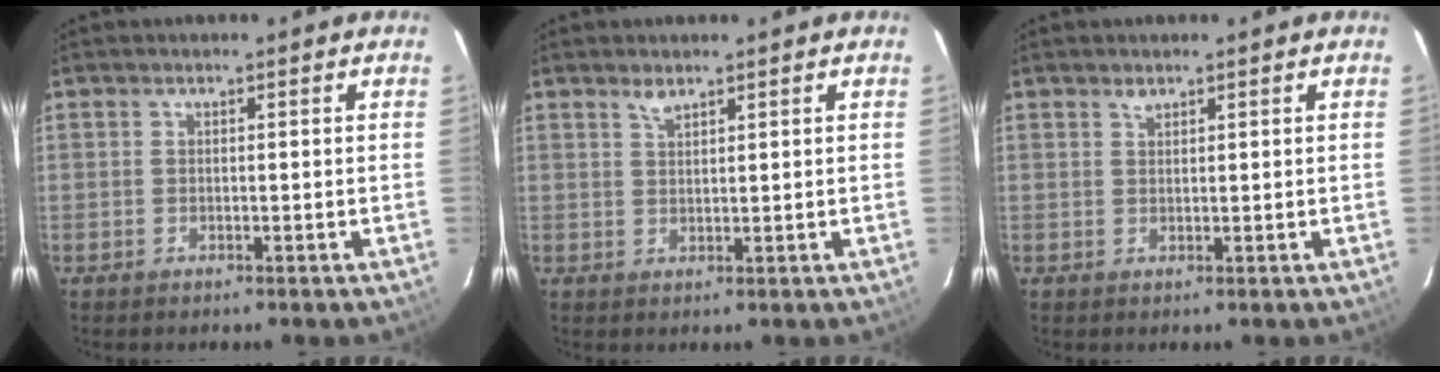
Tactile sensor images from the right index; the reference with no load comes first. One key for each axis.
{"total": 1.8, "fx": 1.5, "fy": 0.6, "fz": 0.9, "tx": -0.015, "ty": 0.002, "tz": 0.027}
{"total": 1.0, "fx": 0.8, "fy": 0.4, "fz": 0.3, "tx": -0.005, "ty": 0.002, "tz": 0.015}